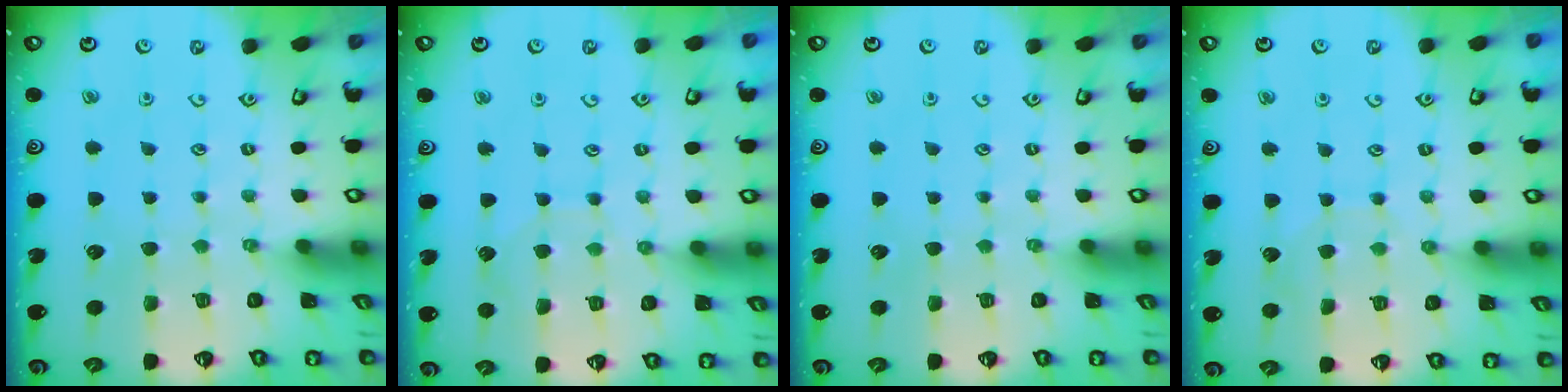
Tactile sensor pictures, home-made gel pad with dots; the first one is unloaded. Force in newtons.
{"total": 6.1, "press": 6.1, "slide": 0.6}
{"total": 0.0}
{"total": 3.8, "press": 3.8, "slide": 0.4}